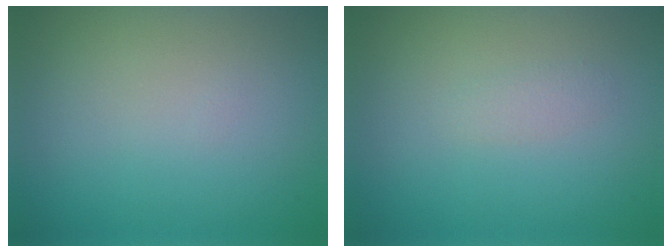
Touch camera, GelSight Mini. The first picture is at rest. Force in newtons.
{"total": 0.8, "press": 0.8, "slide": 0.1}